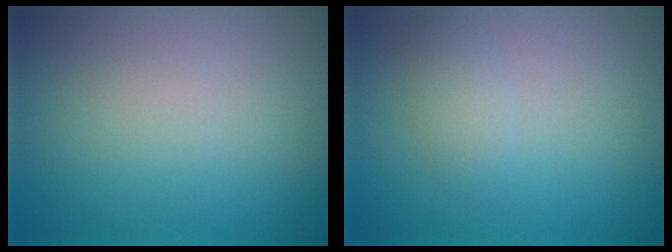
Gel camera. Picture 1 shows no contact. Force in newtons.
{"total": 1.8, "press": 1.8, "slide": 0.1}